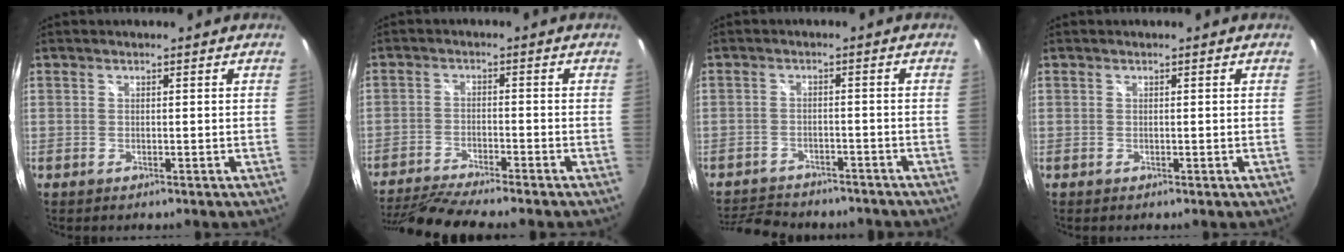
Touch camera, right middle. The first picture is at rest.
{"total": 12.1, "force": [-10.7, 0.3, 5.6], "torque": [-0.129, -0.017, -0.183]}
{"total": 11.0, "force": [-9.6, 3.9, 3.7], "torque": [-0.094, -0.009, -0.141]}
{"total": 0.0}